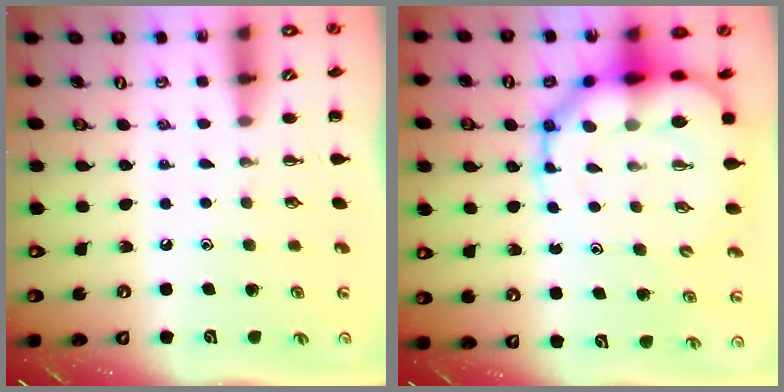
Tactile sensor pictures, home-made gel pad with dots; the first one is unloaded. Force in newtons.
{"total": 15.5, "press": 15.0, "slide": 4.1}